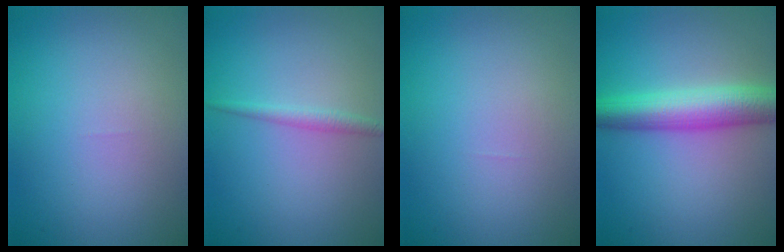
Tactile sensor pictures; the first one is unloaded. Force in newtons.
{"total": 1.3, "press": 1.3, "slide": 0.0}
{"total": 0.0}
{"total": 6.4, "press": 6.4, "slide": 0.1}